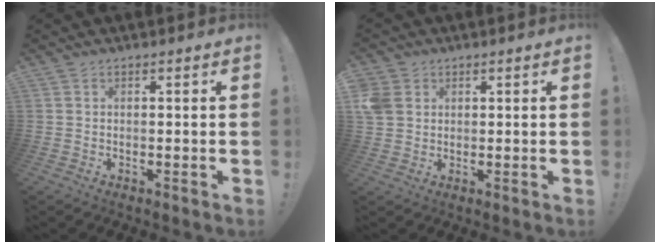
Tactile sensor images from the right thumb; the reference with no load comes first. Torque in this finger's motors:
{"motor_torque": [0.29, 0.56, 1.01, 1.01, 0.44]}